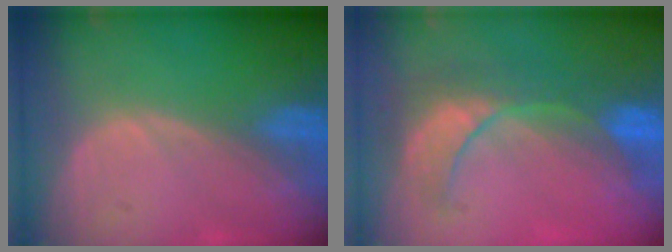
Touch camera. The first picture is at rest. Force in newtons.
{"total": 8.0, "press": 7.9, "slide": 1.3}